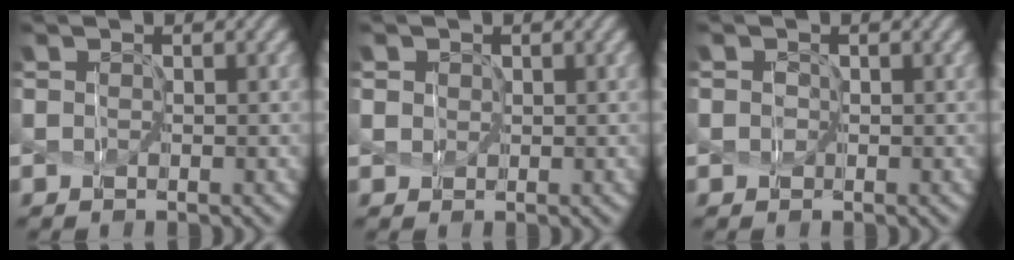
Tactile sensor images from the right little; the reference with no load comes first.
{"total": 3.1, "force": [1.0, 2.7, 1.1], "torque": [0.000, 0.028, -0.016]}
{"total": 0.9, "force": [0.1, 0.9, 0.2], "torque": [0.013, 0.008, -0.007]}